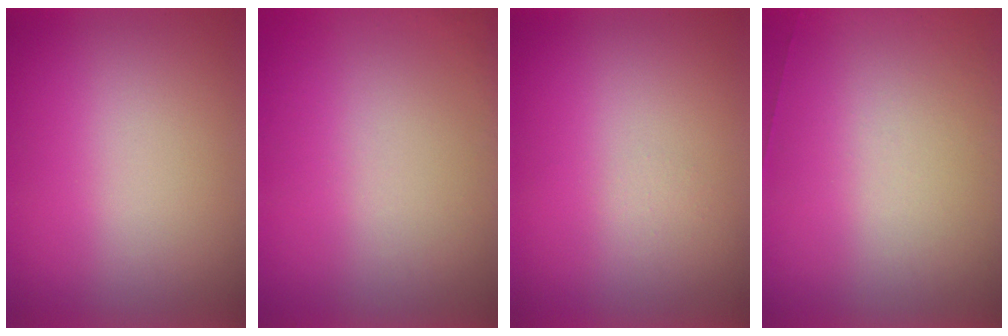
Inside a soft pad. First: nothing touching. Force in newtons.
{"total": 7.0}
{"total": 1.2}
{"total": 5.7}